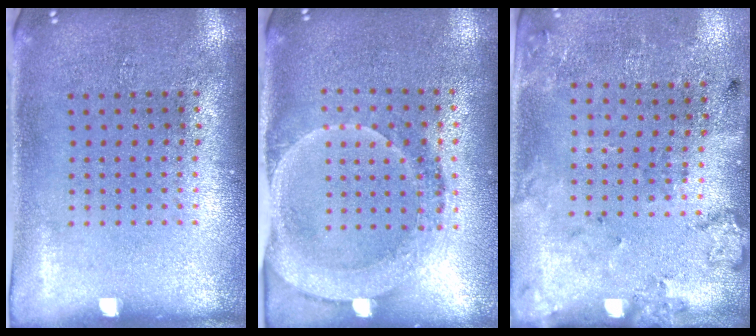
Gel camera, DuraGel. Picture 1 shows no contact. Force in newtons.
{"total": 1.8, "press": 1.6, "slide": 0.7}
{"total": 2.2, "press": 1.4, "slide": 1.7}